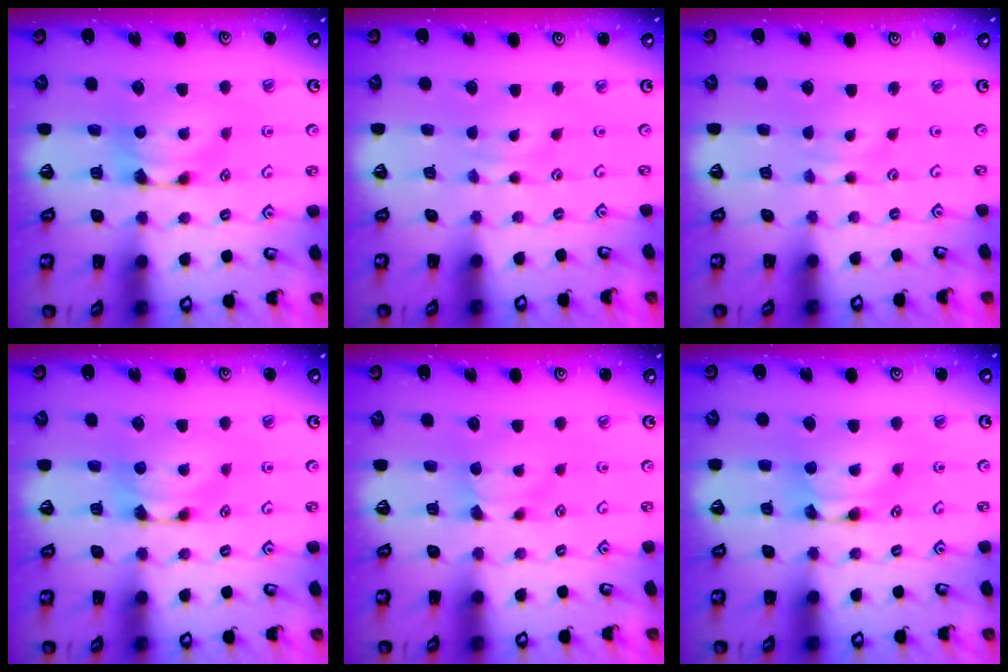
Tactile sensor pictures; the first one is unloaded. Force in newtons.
{"total": 2.2, "press": 2.1, "slide": 0.4}
{"total": 2.2, "press": 2.1, "slide": 0.4}
{"total": 0.0}
{"total": 1.2, "press": 1.1, "slide": 0.4}
{"total": 1.5, "press": 1.5, "slide": 0.2}